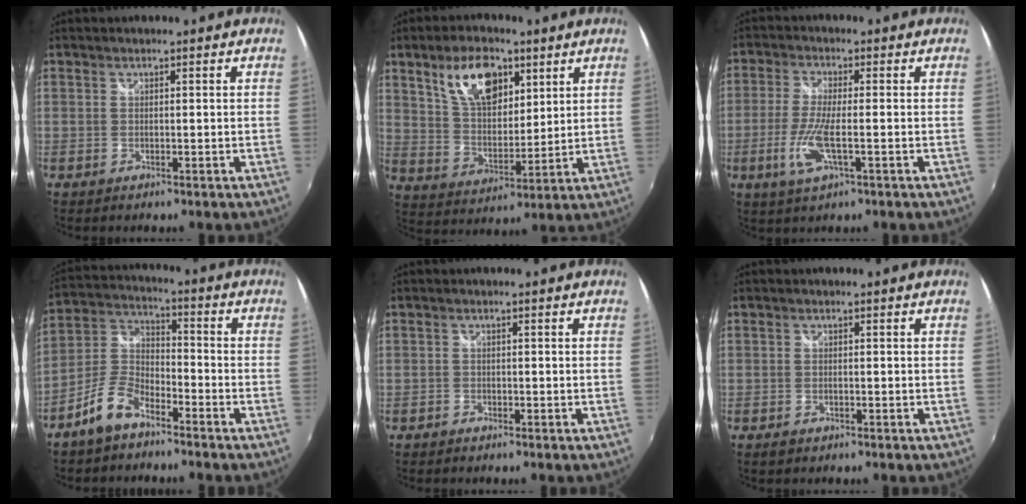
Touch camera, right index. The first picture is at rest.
{"total": 12.9, "force": [6.7, 6.7, 8.7], "torque": [-0.152, 0.014, 0.129]}
{"total": 7.8, "force": [-2.4, 1.8, 7.2], "torque": [-0.156, -0.010, -0.049]}
{"total": 8.8, "force": [-6.0, 3.9, 5.0], "torque": [-0.122, 0.015, -0.121]}
{"total": 1.2, "force": [-1.0, 0.7, 0.2], "torque": [-0.008, -0.001, -0.019]}
{"total": 1.3, "force": [-0.8, 0.7, 0.8], "torque": [-0.016, -0.002, -0.013]}